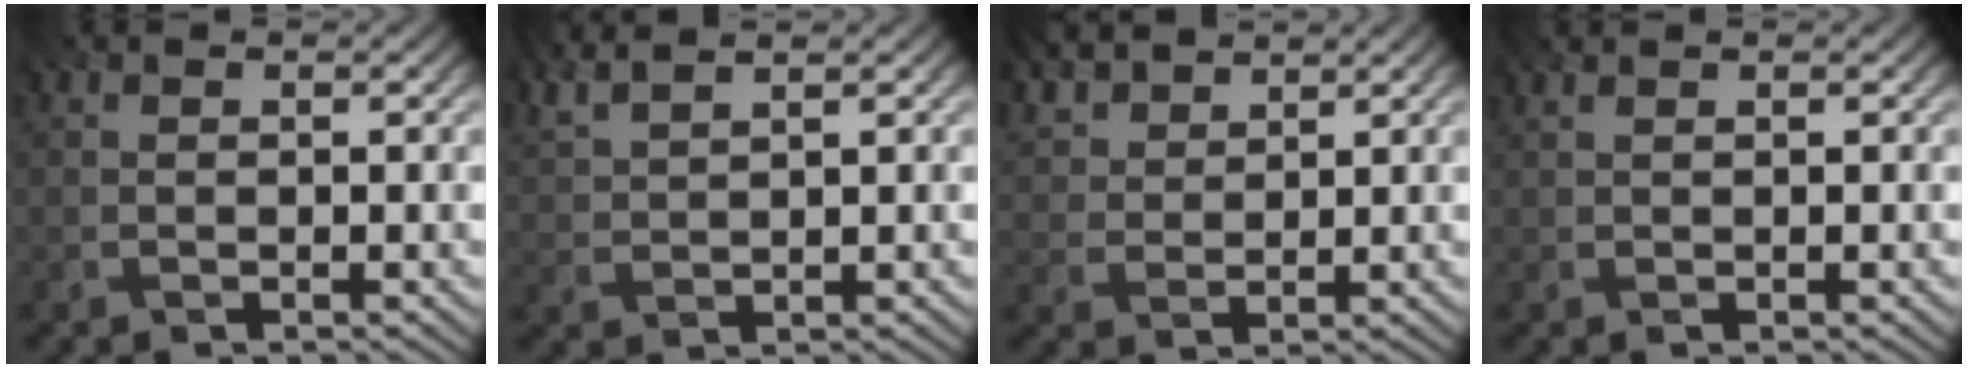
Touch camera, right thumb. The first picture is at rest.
{"total": 4.3, "force": [3.5, 0.7, 2.4], "torque": [-0.042, 0.012, 0.049]}
{"total": 4.9, "force": [4.2, 1.7, 1.9], "torque": [-0.052, 0.002, 0.089]}
{"total": 0.9, "force": [0.7, -0.2, 0.5], "torque": [-0.001, -0.002, 0.005]}